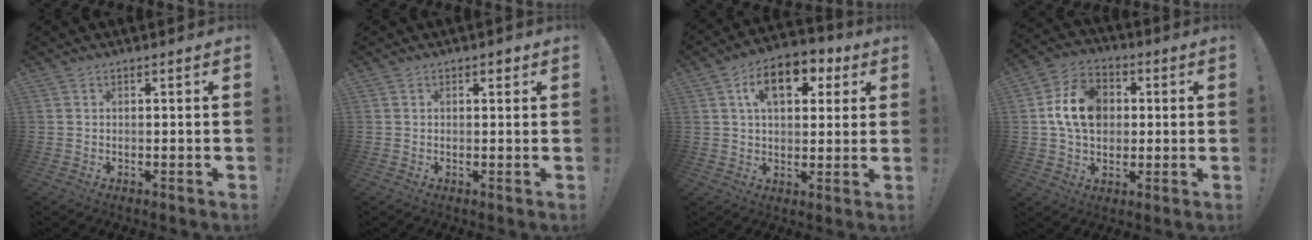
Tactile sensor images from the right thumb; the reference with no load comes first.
{"total": 1.3, "force": [0.9, 0.7, 0.7], "torque": [0.001, -0.004, 0.012]}
{"total": 13.0, "force": [5.0, 7.8, 9.1], "torque": [-0.132, -0.008, 0.086]}
{"total": 14.8, "force": [2.1, 11.3, 9.4], "torque": [-0.146, 0.002, 0.043]}